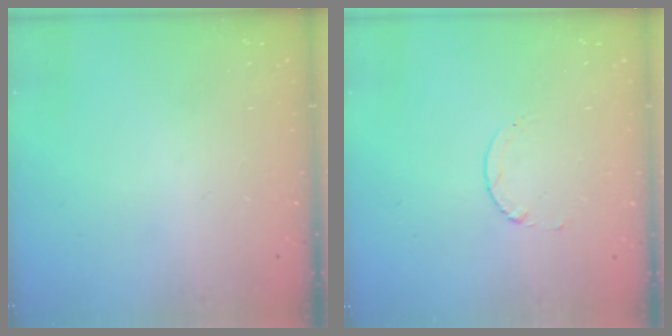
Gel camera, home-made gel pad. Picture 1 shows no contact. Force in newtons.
{"total": 2.3, "press": 2.3, "slide": 0.3}